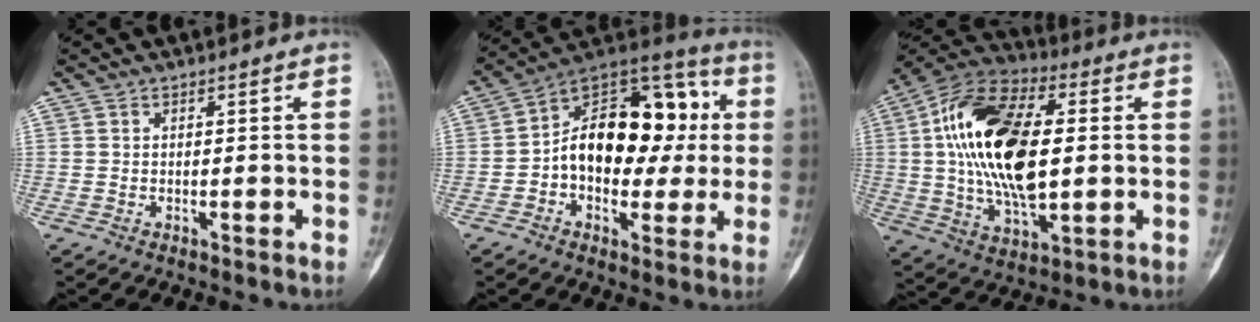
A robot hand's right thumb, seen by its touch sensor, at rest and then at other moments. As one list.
[{"total": 21.0, "force": [0.8, 13.3, 16.2], "torque": [-0.201, 0.043, 0.005]}, {"total": 23.2, "force": [2.1, 11.8, 19.8], "torque": [-0.370, 0.003, 0.033]}]